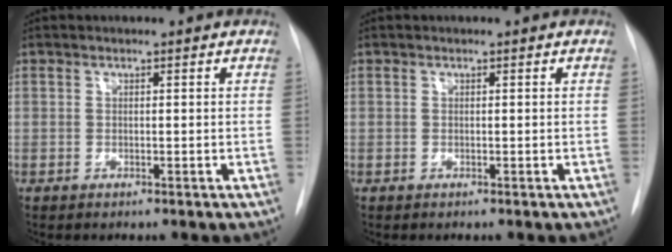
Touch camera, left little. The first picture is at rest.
{"total": 0.0}